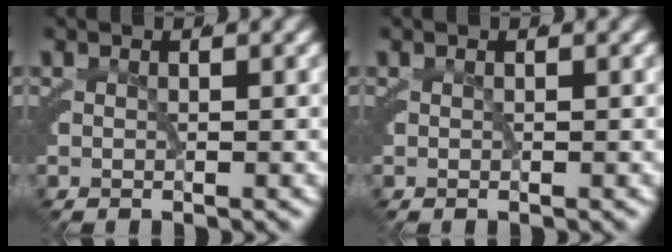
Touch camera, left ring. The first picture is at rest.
{"total": 0.0}